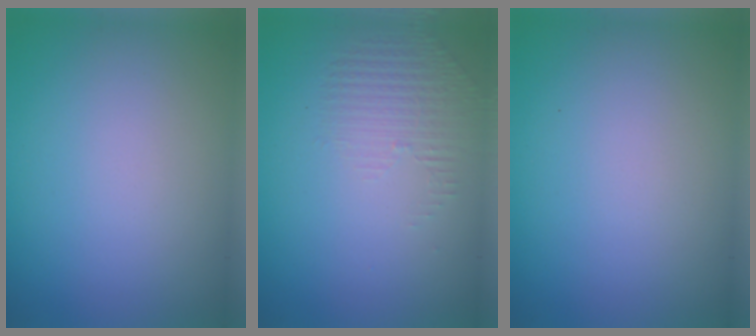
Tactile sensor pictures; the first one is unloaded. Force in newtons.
{"total": 1.4, "press": 0.3, "slide": 1.4}
{"total": 0.0}